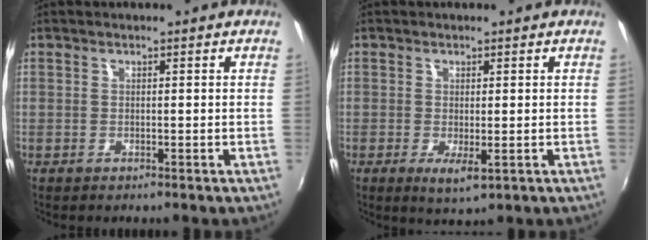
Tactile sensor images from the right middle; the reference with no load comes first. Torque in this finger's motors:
{"motor_torque": [-0.10, -0.39, -0.02, 0.01]}